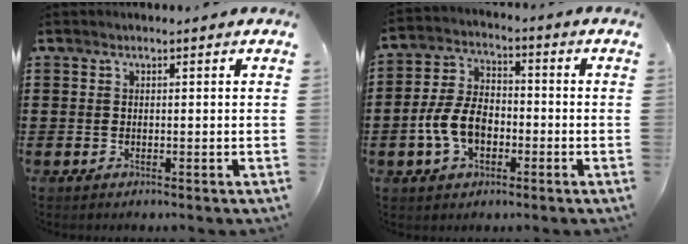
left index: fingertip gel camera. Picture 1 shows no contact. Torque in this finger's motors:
{"motor_torque": [1.35, -0.13, 0.40, 0.11]}